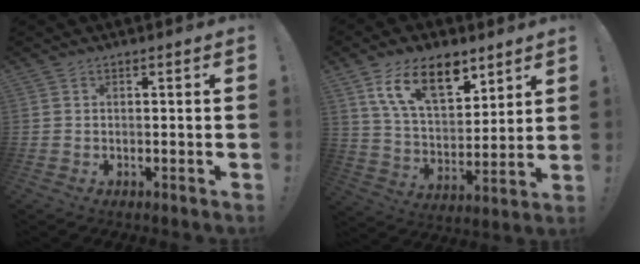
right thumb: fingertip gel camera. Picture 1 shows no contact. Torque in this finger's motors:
{"motor_torque": [0.89, 0.98, 0.89, 0.39, 0.09]}